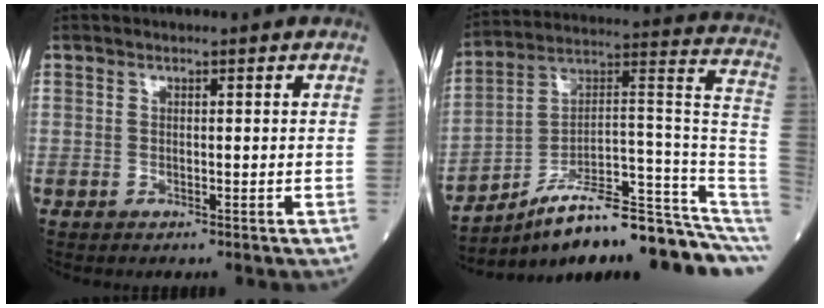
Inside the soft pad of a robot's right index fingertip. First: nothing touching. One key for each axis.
{"total": 20.9, "fx": -15.2, "fy": 2.3, "fz": 14.1, "tx": -0.129, "ty": 0.063, "tz": -0.232}